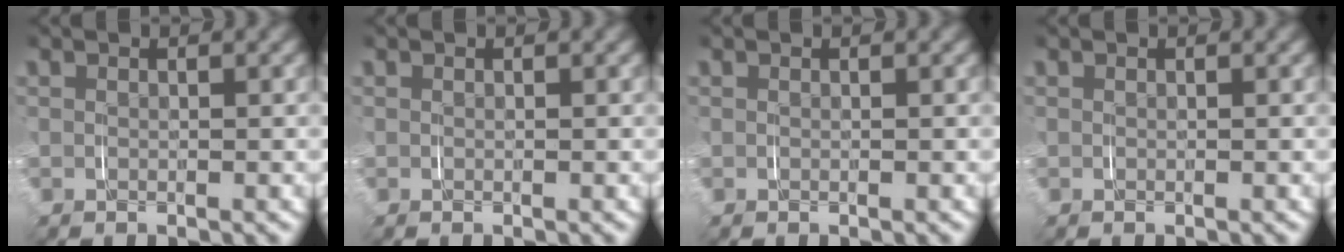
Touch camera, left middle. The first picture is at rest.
{"total": 0.0}
{"total": 0.0}
{"total": 0.0}